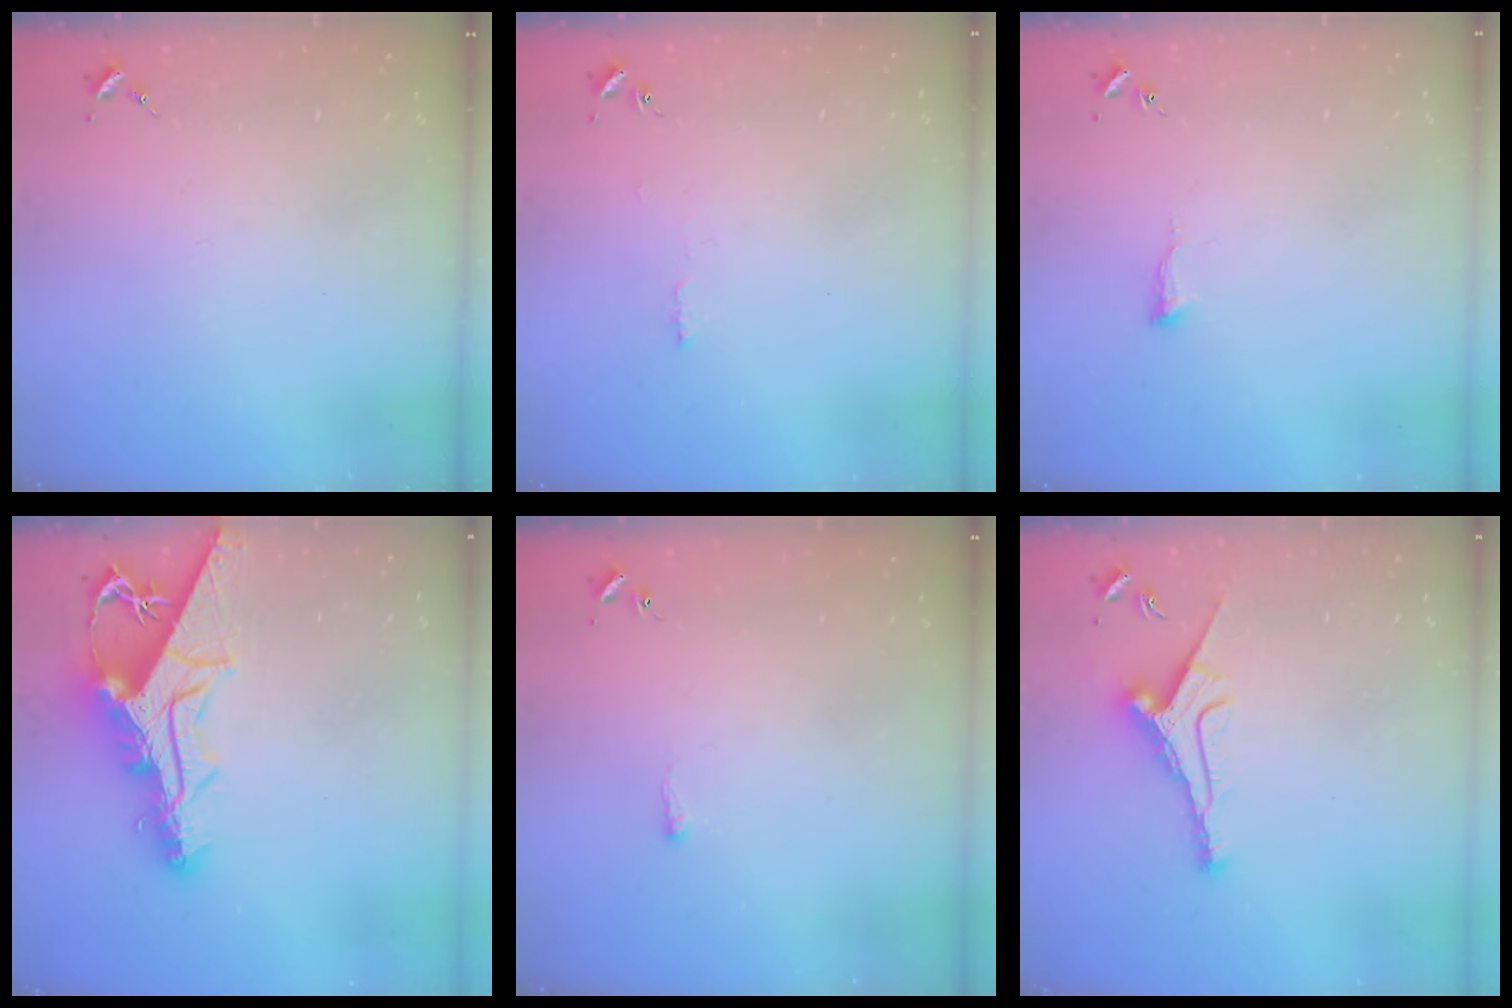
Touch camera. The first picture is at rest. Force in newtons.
{"total": 3.8, "press": 3.8, "slide": 0.5}
{"total": 6.5, "press": 6.5, "slide": 0.5}
{"total": 15.3, "press": 15.3, "slide": 1.3}
{"total": 1.5, "press": 1.5, "slide": 0.4}
{"total": 9.9, "press": 9.9, "slide": 1.3}